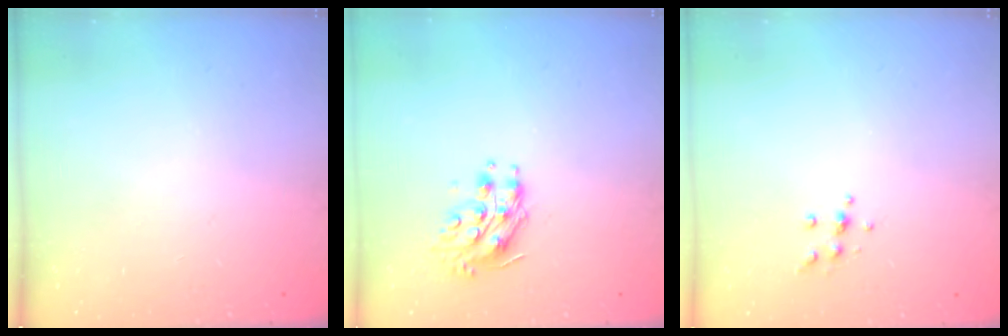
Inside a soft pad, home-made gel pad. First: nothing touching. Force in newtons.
{"total": 9.0, "press": 9.0, "slide": 0.4}
{"total": 4.8, "press": 4.7, "slide": 0.8}